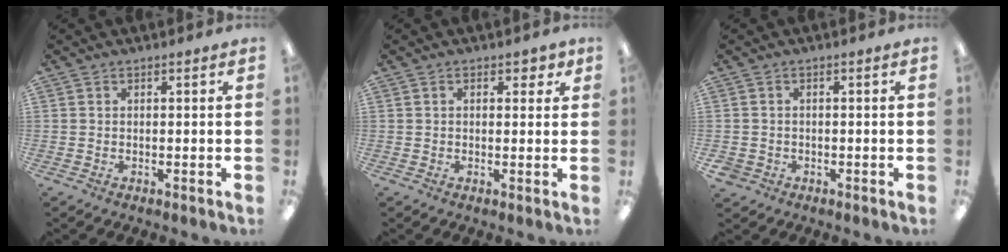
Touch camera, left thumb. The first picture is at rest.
{"total": 2.8, "force": [1.1, 1.5, 2.1], "torque": [-0.018, -0.005, 0.014]}
{"total": 1.6, "force": [-0.8, 1.4, 0.2], "torque": [-0.004, 0.002, -0.017]}